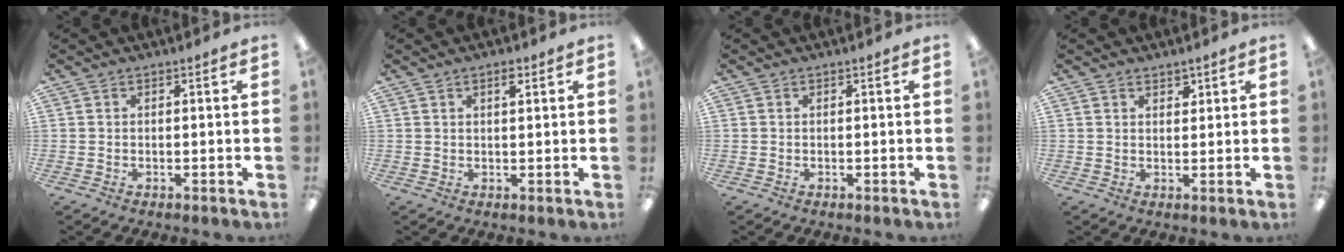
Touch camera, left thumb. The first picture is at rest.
{"total": 2.4, "force": [1.5, 0.8, 1.7], "torque": [-0.022, -0.003, 0.021]}
{"total": 0.0}
{"total": 2.0, "force": [1.5, 1.1, 0.6], "torque": [0.004, -0.006, 0.025]}